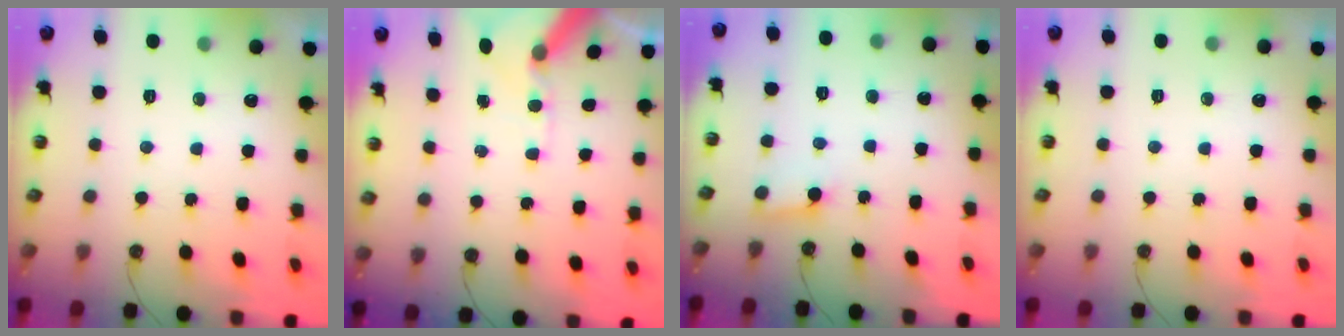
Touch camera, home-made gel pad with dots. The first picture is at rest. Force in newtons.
{"total": 10.7, "press": 10.6, "slide": 1.4}
{"total": 3.7, "press": 3.7, "slide": 0.3}
{"total": 0.0}